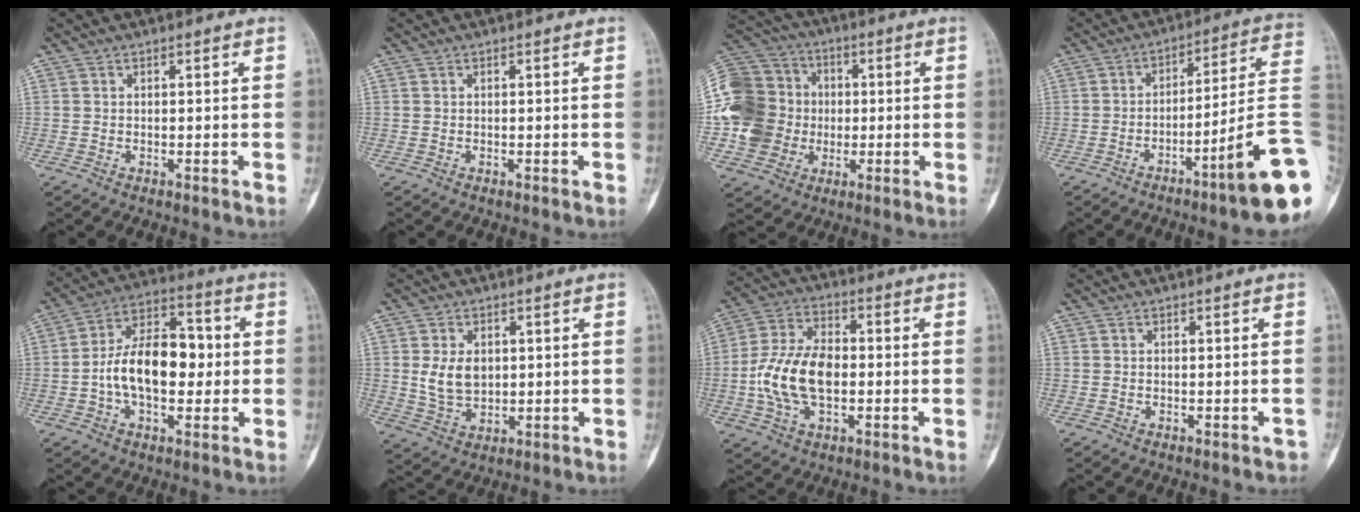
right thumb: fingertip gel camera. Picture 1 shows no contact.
{"total": 0.0}
{"total": 18.5, "force": [-0.7, 16.6, 8.2], "torque": [-0.155, 0.033, -0.007]}
{"total": 16.8, "force": [-6.2, 1.4, 15.6], "torque": [-0.175, 0.042, -0.090]}
{"total": 15.2, "force": [-0.9, 8.9, 12.3], "torque": [-0.189, 0.037, -0.022]}
{"total": 6.9, "force": [1.0, 4.9, 4.7], "torque": [-0.072, -0.008, 0.028]}
{"total": 13.5, "force": [-1.6, 8.0, 10.7], "torque": [-0.208, 0.024, -0.031]}
{"total": 1.1, "force": [-0.9, 0.5, 0.5], "torque": [-0.010, 0.005, -0.007]}